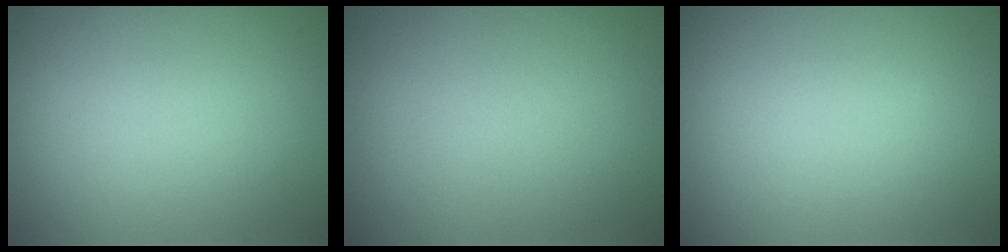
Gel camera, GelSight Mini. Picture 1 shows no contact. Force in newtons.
{"total": 0.0}
{"total": 0.0}